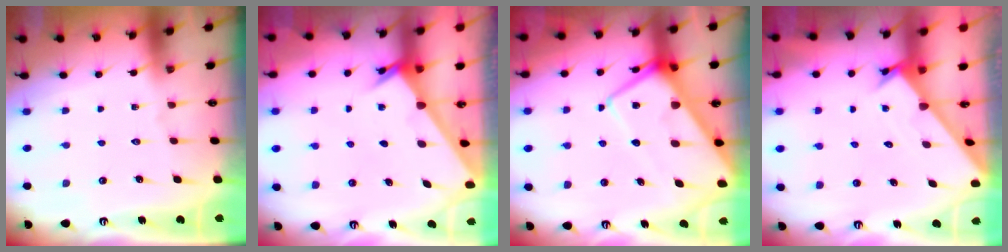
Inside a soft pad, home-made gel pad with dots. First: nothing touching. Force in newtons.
{"total": 2.3, "press": 2.3, "slide": 0.2}
{"total": 13.9, "press": 13.9, "slide": 1.3}
{"total": 1.8, "press": 1.8, "slide": 0.1}